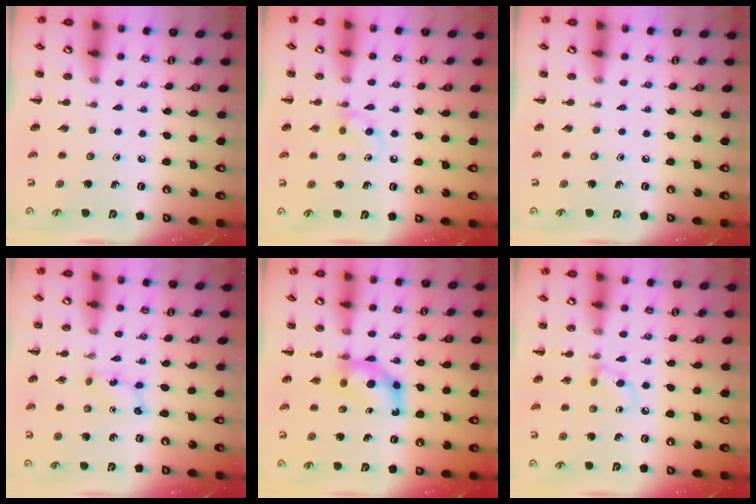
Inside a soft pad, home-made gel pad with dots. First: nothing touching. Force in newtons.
{"total": 5.1, "press": 4.8, "slide": 1.7}
{"total": 0.0}
{"total": 2.0, "press": 2.0, "slide": 0.6}
{"total": 6.2, "press": 6.1, "slide": 0.8}
{"total": 4.6, "press": 4.3, "slide": 1.7}